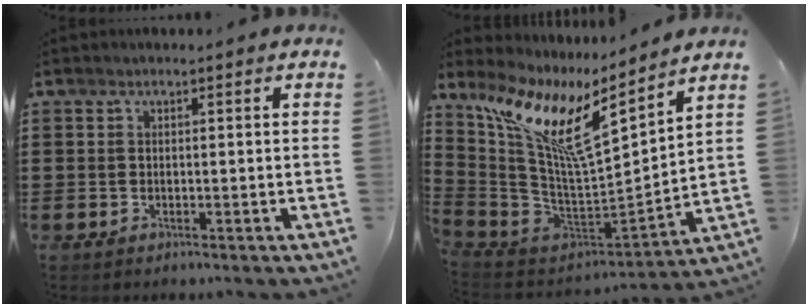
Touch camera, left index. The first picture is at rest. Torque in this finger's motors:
{"motor_torque": [1.25, 0.25, 0.99, 0.20]}